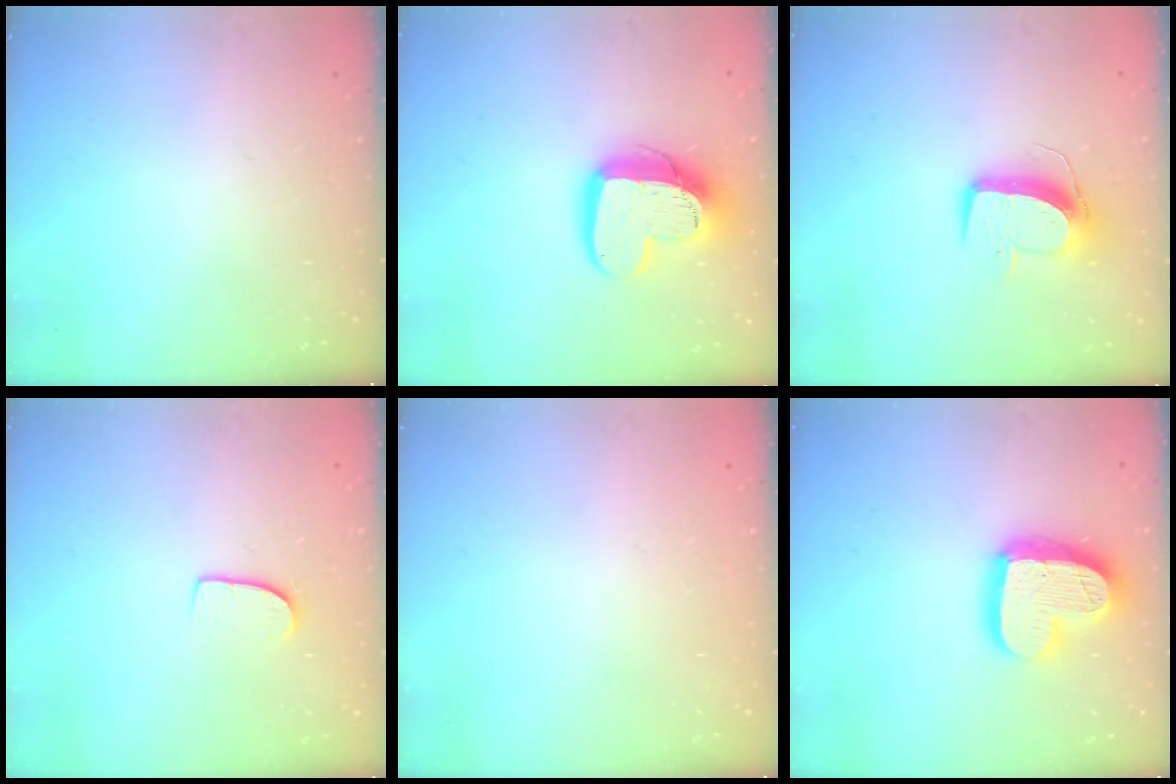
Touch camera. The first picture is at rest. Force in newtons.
{"total": 16.9, "press": 16.9, "slide": 1.4}
{"total": 10.0, "press": 9.9, "slide": 0.9}
{"total": 6.8, "press": 6.8, "slide": 0.4}
{"total": 0.0}
{"total": 18.7, "press": 18.7, "slide": 1.4}